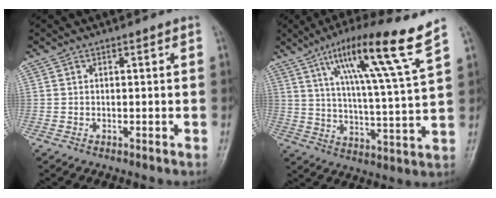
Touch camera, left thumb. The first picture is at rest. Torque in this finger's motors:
{"motor_torque": [0.61, 0.39, 1.87, -0.89, 0.18]}